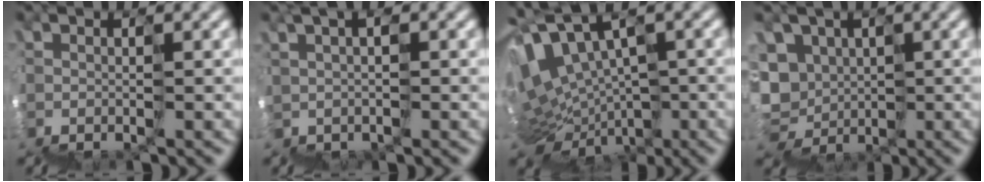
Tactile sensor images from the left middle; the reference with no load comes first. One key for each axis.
{"total": 2.3, "fx": 1.7, "fy": -0.6, "fz": -1.3, "tx": 0.023, "ty": 0.022, "tz": 0.021}
{"total": 4.2, "fx": 2.9, "fy": 2.3, "fz": 2.0, "tx": -0.050, "ty": 0.031, "tz": 0.063}
{"total": 3.9, "fx": 2.1, "fy": 2.6, "fz": -2.0, "tx": 0.046, "ty": 0.030, "tz": 0.027}